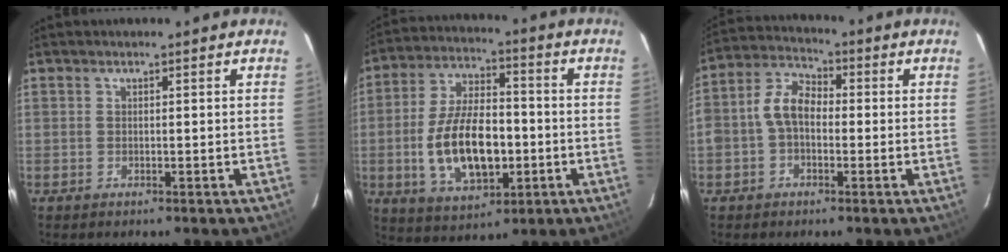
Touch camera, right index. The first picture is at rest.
{"total": 15.9, "force": [-3.1, 8.1, 13.4], "torque": [-0.264, 0.003, -0.042]}
{"total": 7.2, "force": [-0.9, 5.0, 5.1], "torque": [-0.106, 0.025, -0.019]}